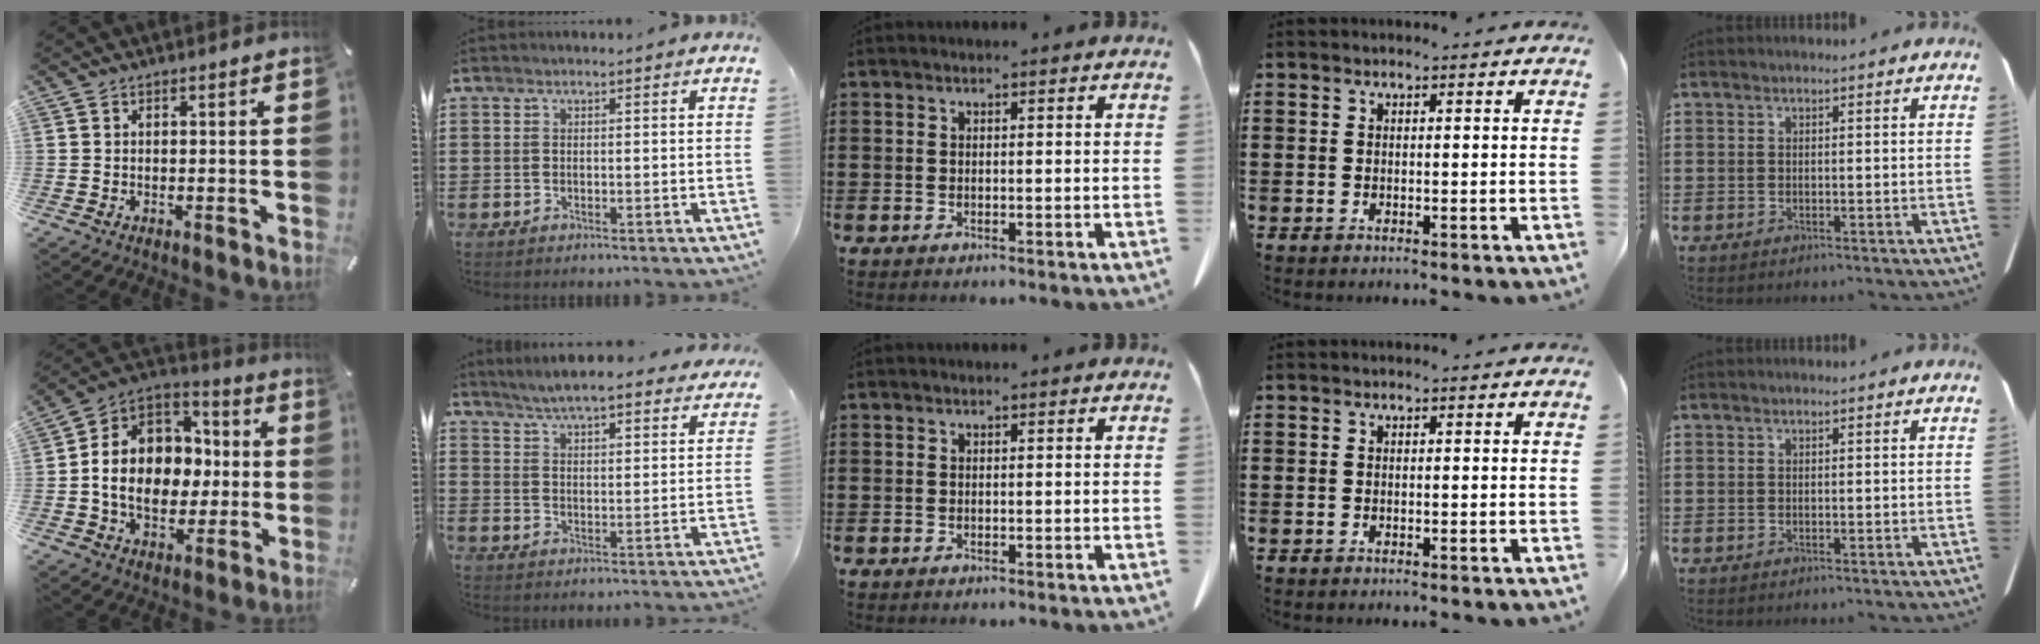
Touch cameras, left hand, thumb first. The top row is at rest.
{"thumb": {"total": 14.0, "force": [-1.4, 12.2, 6.7], "torque": [-0.143, 0.005, -0.020]}, "index": {"total": 5.3, "force": [5.2, -0.1, 1.1], "torque": [-0.043, -0.025, 0.091]}}